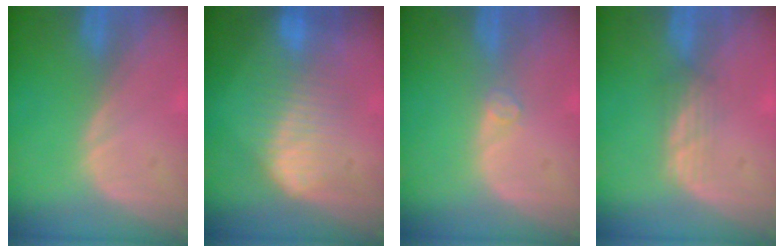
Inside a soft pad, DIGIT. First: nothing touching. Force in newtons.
{"total": 7.3, "press": 7.3, "slide": 0.1}
{"total": 1.5, "press": 1.5, "slide": 0.2}
{"total": 2.4, "press": 2.3, "slide": 0.6}